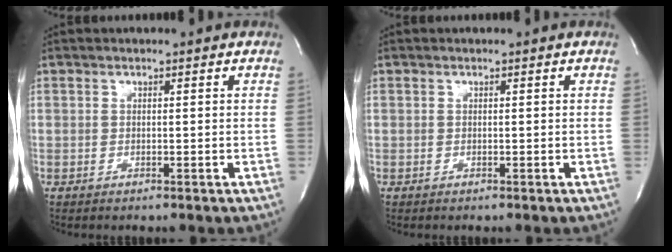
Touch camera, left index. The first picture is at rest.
{"total": 0.0}